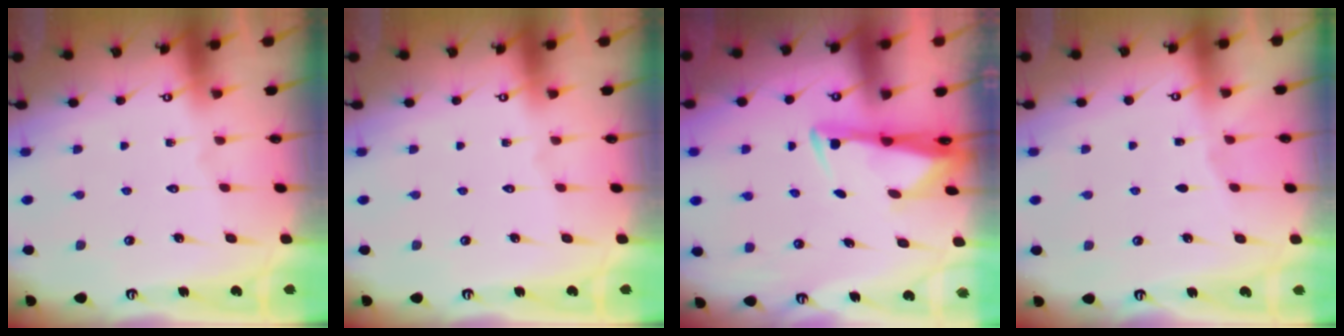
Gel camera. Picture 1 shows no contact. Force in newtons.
{"total": 0.0}
{"total": 3.0, "press": 2.9, "slide": 0.9}
{"total": 1.6, "press": 1.5, "slide": 0.3}